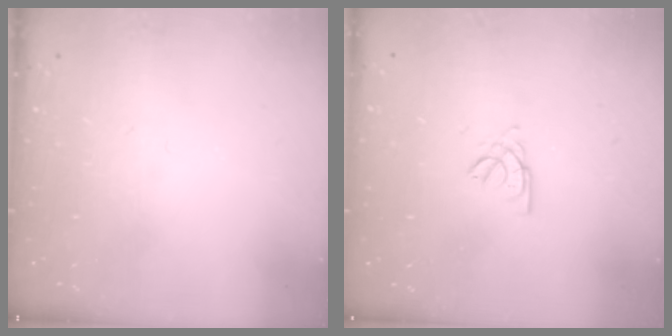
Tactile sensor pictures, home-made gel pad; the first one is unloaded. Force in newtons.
{"total": 2.3, "press": 2.3, "slide": 0.5}